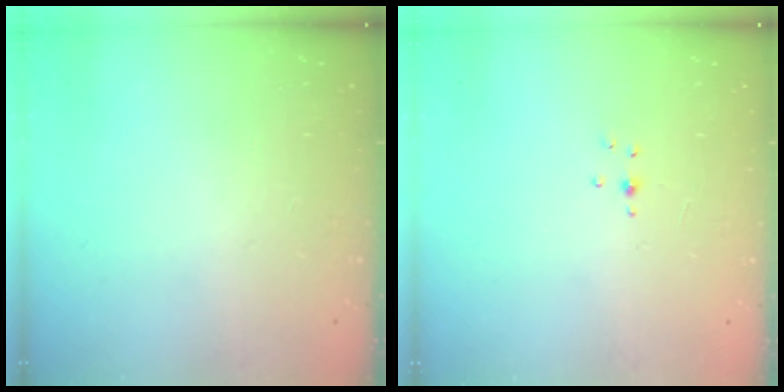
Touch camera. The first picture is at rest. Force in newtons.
{"total": 2.5, "press": 2.3, "slide": 1.0}